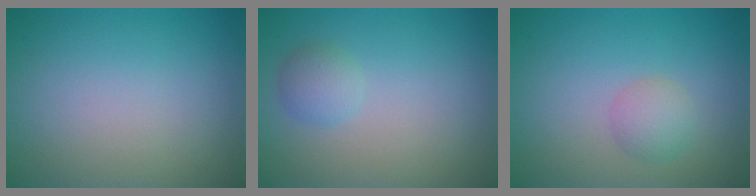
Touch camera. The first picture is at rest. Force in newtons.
{"total": 1.7, "press": 1.7, "slide": 0.1}
{"total": 1.9, "press": 1.9, "slide": 0.0}